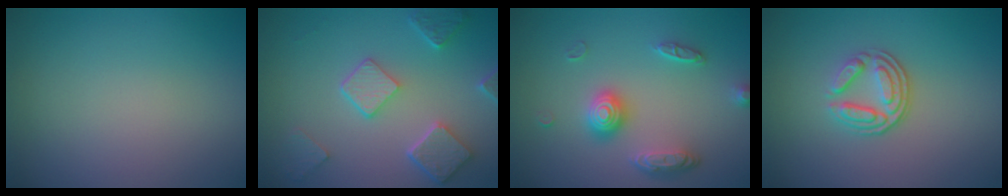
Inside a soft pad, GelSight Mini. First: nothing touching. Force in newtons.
{"total": 5.0, "press": 3.9, "slide": 3.1}
{"total": 3.4, "press": 3.0, "slide": 1.6}
{"total": 3.5, "press": 2.6, "slide": 2.3}